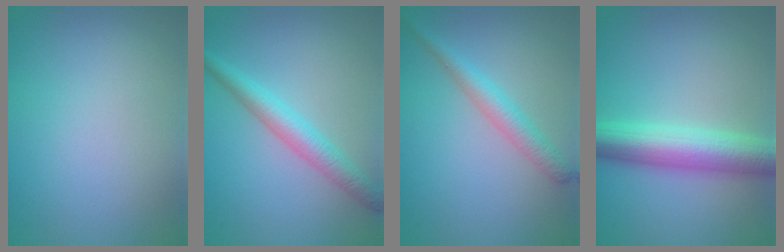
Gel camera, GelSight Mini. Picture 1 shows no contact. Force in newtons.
{"total": 3.3, "press": 3.3, "slide": 0.0}
{"total": 2.7, "press": 2.7, "slide": 0.1}
{"total": 6.6, "press": 6.6, "slide": 0.0}